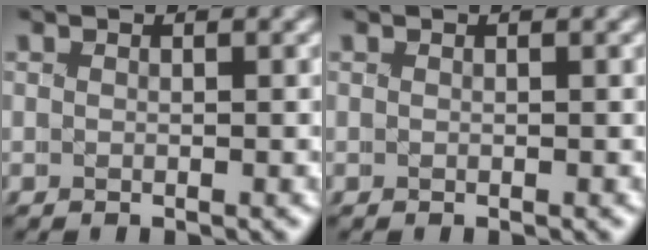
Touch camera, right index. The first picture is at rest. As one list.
[{"total": 0.0}]